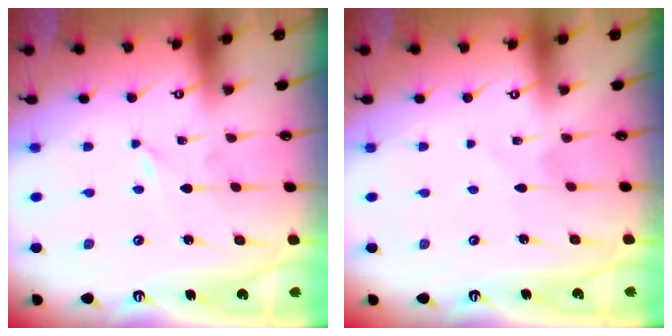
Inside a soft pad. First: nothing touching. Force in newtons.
{"total": 2.8, "press": 2.8, "slide": 0.3}